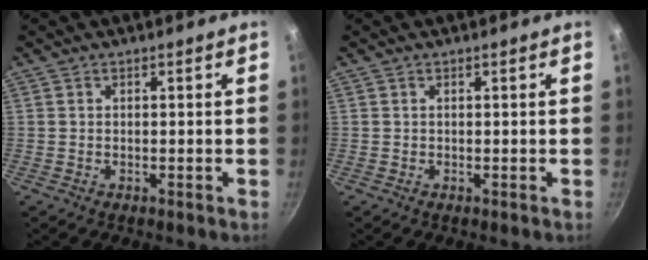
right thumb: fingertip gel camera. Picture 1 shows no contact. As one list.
[{"total": 0.0}]